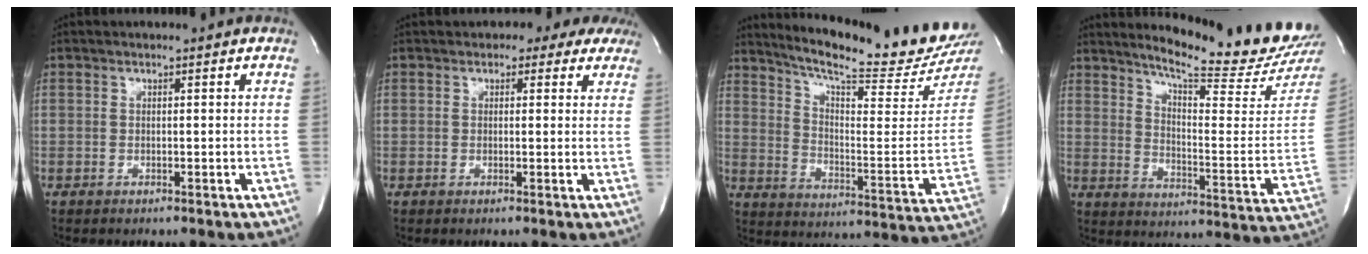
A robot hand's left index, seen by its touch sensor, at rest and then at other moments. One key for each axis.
{"total": 5.4, "fx": 4.4, "fy": 2.9, "fz": 1.2, "tx": 0.006, "ty": 0.001, "tz": 0.033}
{"total": 22.0, "fx": 20.3, "fy": 0.5, "fz": 8.5, "tx": -0.139, "ty": -0.092, "tz": 0.271}
{"total": 19.2, "fx": 17.9, "fy": -0.8, "fz": 6.7, "tx": -0.111, "ty": -0.115, "tz": 0.232}